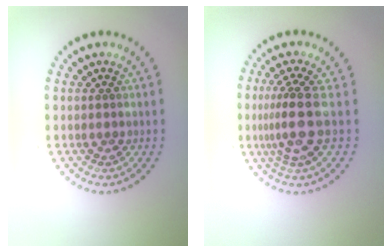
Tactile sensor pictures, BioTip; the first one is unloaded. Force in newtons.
{"total": 3.6, "press": 2.7, "slide": 2.5}